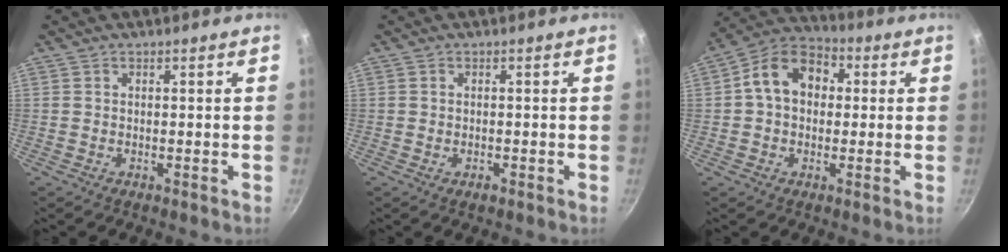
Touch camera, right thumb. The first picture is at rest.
{"total": 1.1, "force": [-0.5, 0.7, 0.7], "torque": [-0.010, 0.001, -0.009]}
{"total": 11.6, "force": [1.5, 8.7, 7.5], "torque": [-0.091, 0.030, 0.003]}